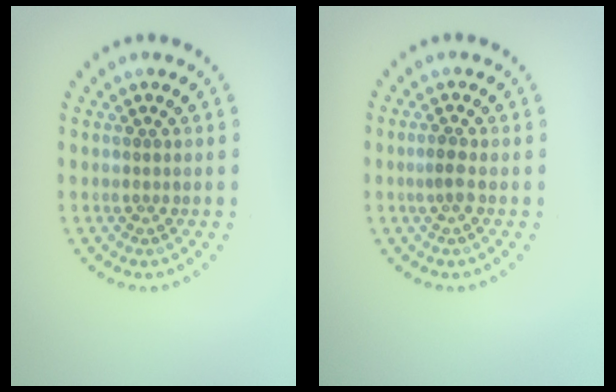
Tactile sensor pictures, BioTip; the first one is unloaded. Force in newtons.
{"total": 1.1, "press": 1.1, "slide": 0.4}